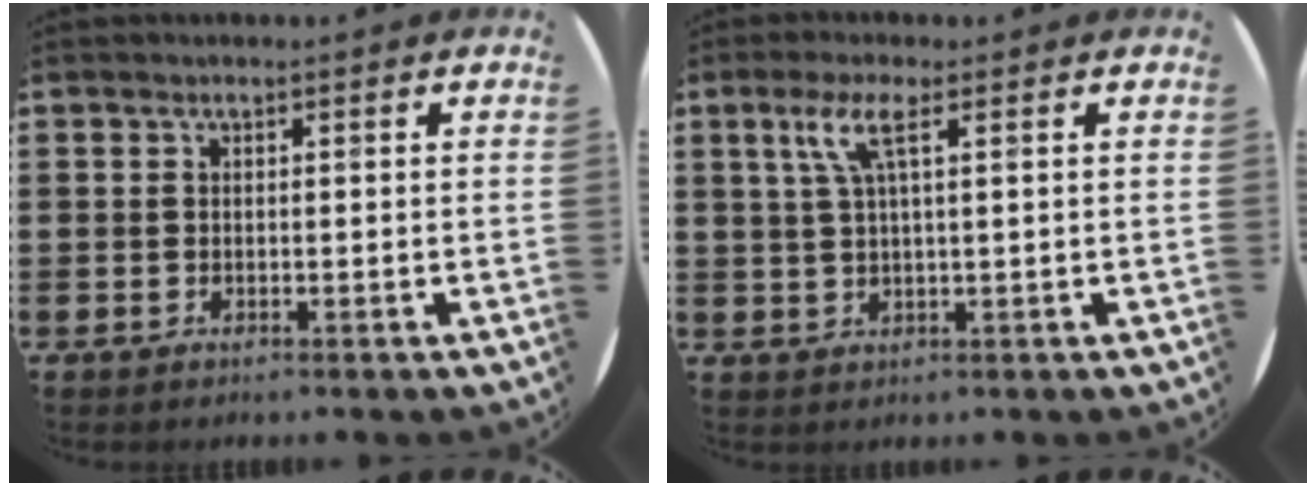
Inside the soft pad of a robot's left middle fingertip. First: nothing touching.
{"total": 4.1, "force": [1.8, 0.6, 3.7], "torque": [-0.078, 0.007, 0.028]}